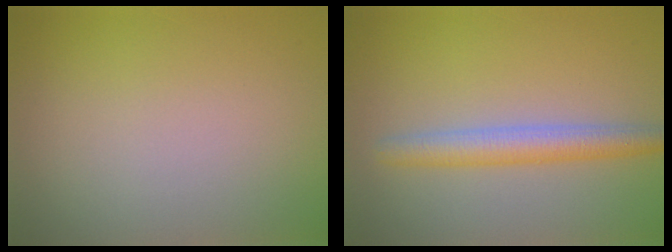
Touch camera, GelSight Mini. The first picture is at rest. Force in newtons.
{"total": 3.4, "press": 3.4, "slide": 0.1}